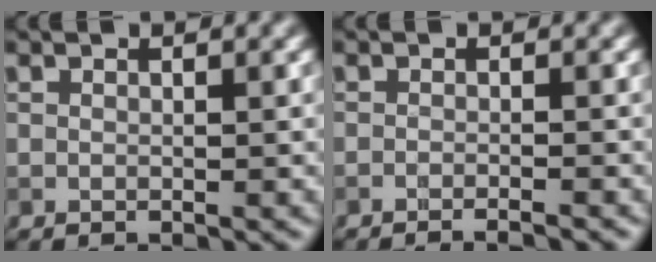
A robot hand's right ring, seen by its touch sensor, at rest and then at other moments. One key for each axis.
{"total": 2.4, "fx": -1.7, "fy": 0.4, "fz": 1.7, "tx": -0.006, "ty": 0.002, "tz": -0.034}